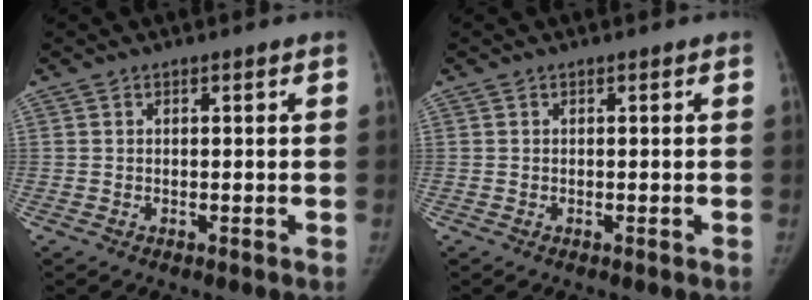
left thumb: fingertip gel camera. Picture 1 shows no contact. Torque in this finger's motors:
{"motor_torque": [0.01, -0.01, 0.13, -0.08, 0.00]}